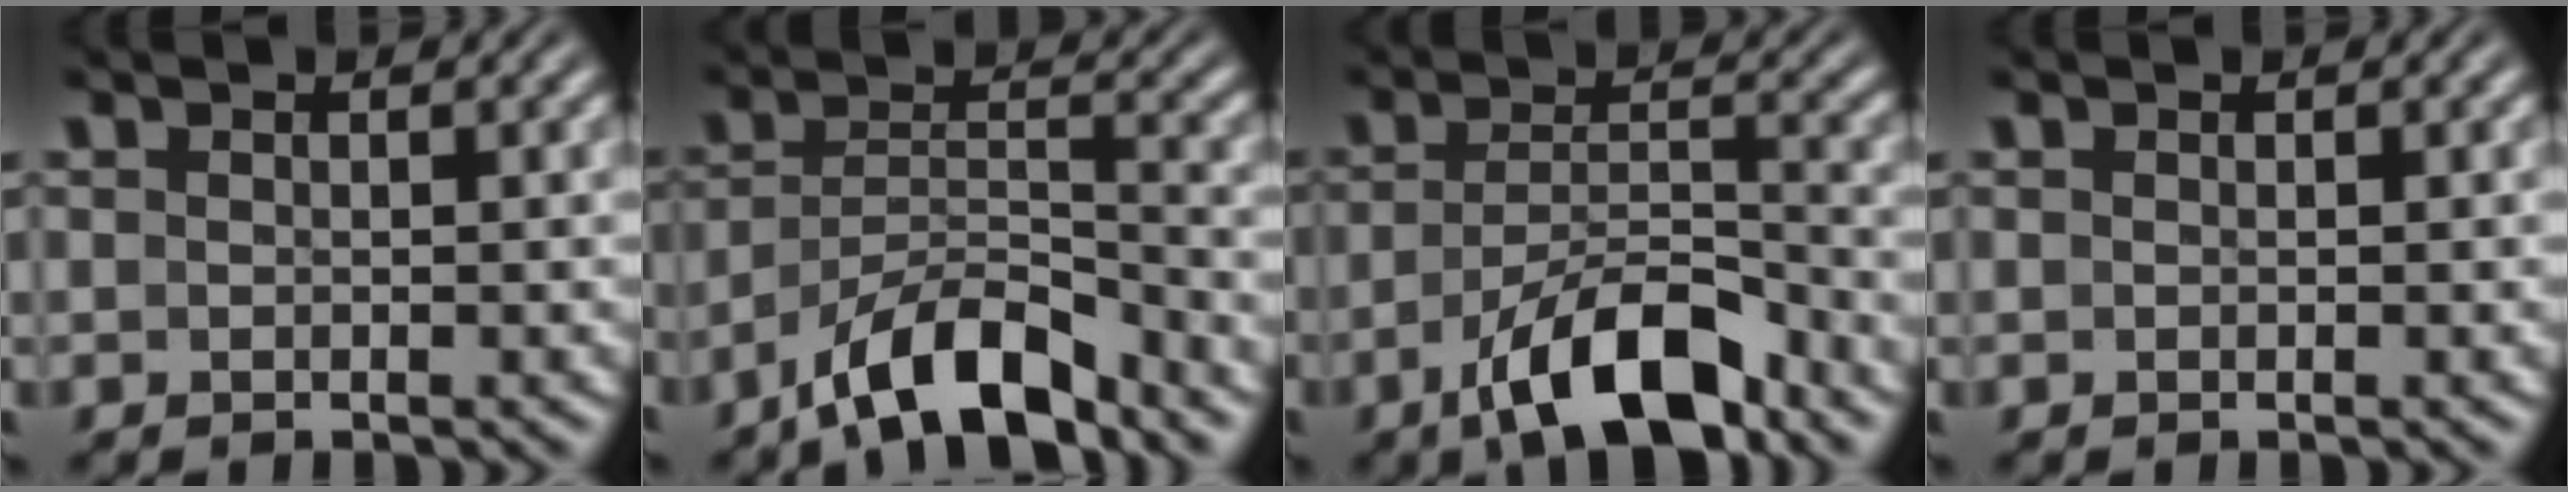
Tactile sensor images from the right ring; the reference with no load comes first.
{"total": 6.1, "force": [-4.5, 2.3, 3.4], "torque": [-0.053, -0.015, -0.067]}
{"total": 6.3, "force": [-4.0, 1.8, 4.5], "torque": [-0.062, -0.015, -0.060]}
{"total": 0.0}